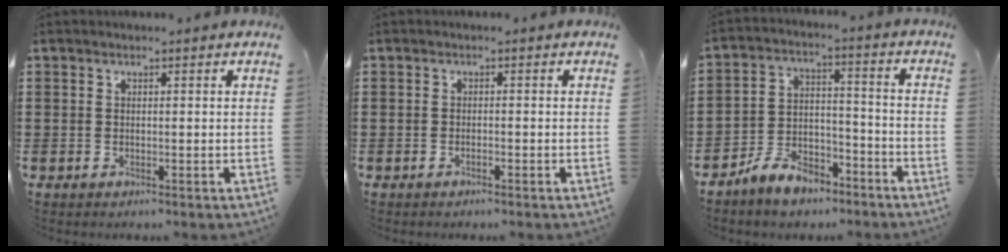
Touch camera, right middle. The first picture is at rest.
{"total": 0.7, "force": [-0.5, 0.0, 0.4], "torque": [-0.012, -0.004, -0.009]}
{"total": 7.7, "force": [-6.9, 2.6, 2.0], "torque": [-0.037, 0.021, -0.135]}